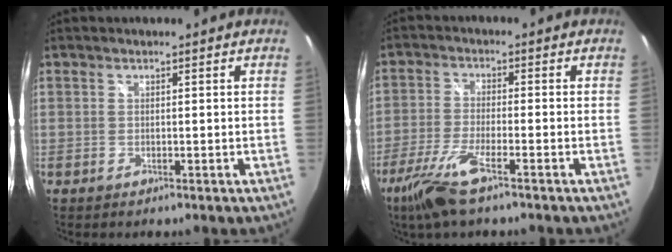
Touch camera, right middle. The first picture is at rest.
{"total": 8.8, "force": [-5.7, 1.3, 6.6], "torque": [-0.155, -0.019, -0.114]}